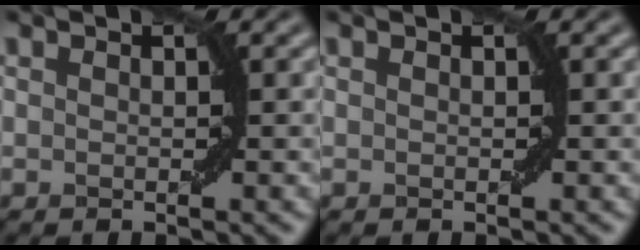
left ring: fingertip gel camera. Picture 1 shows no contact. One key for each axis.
{"total": 0.0}